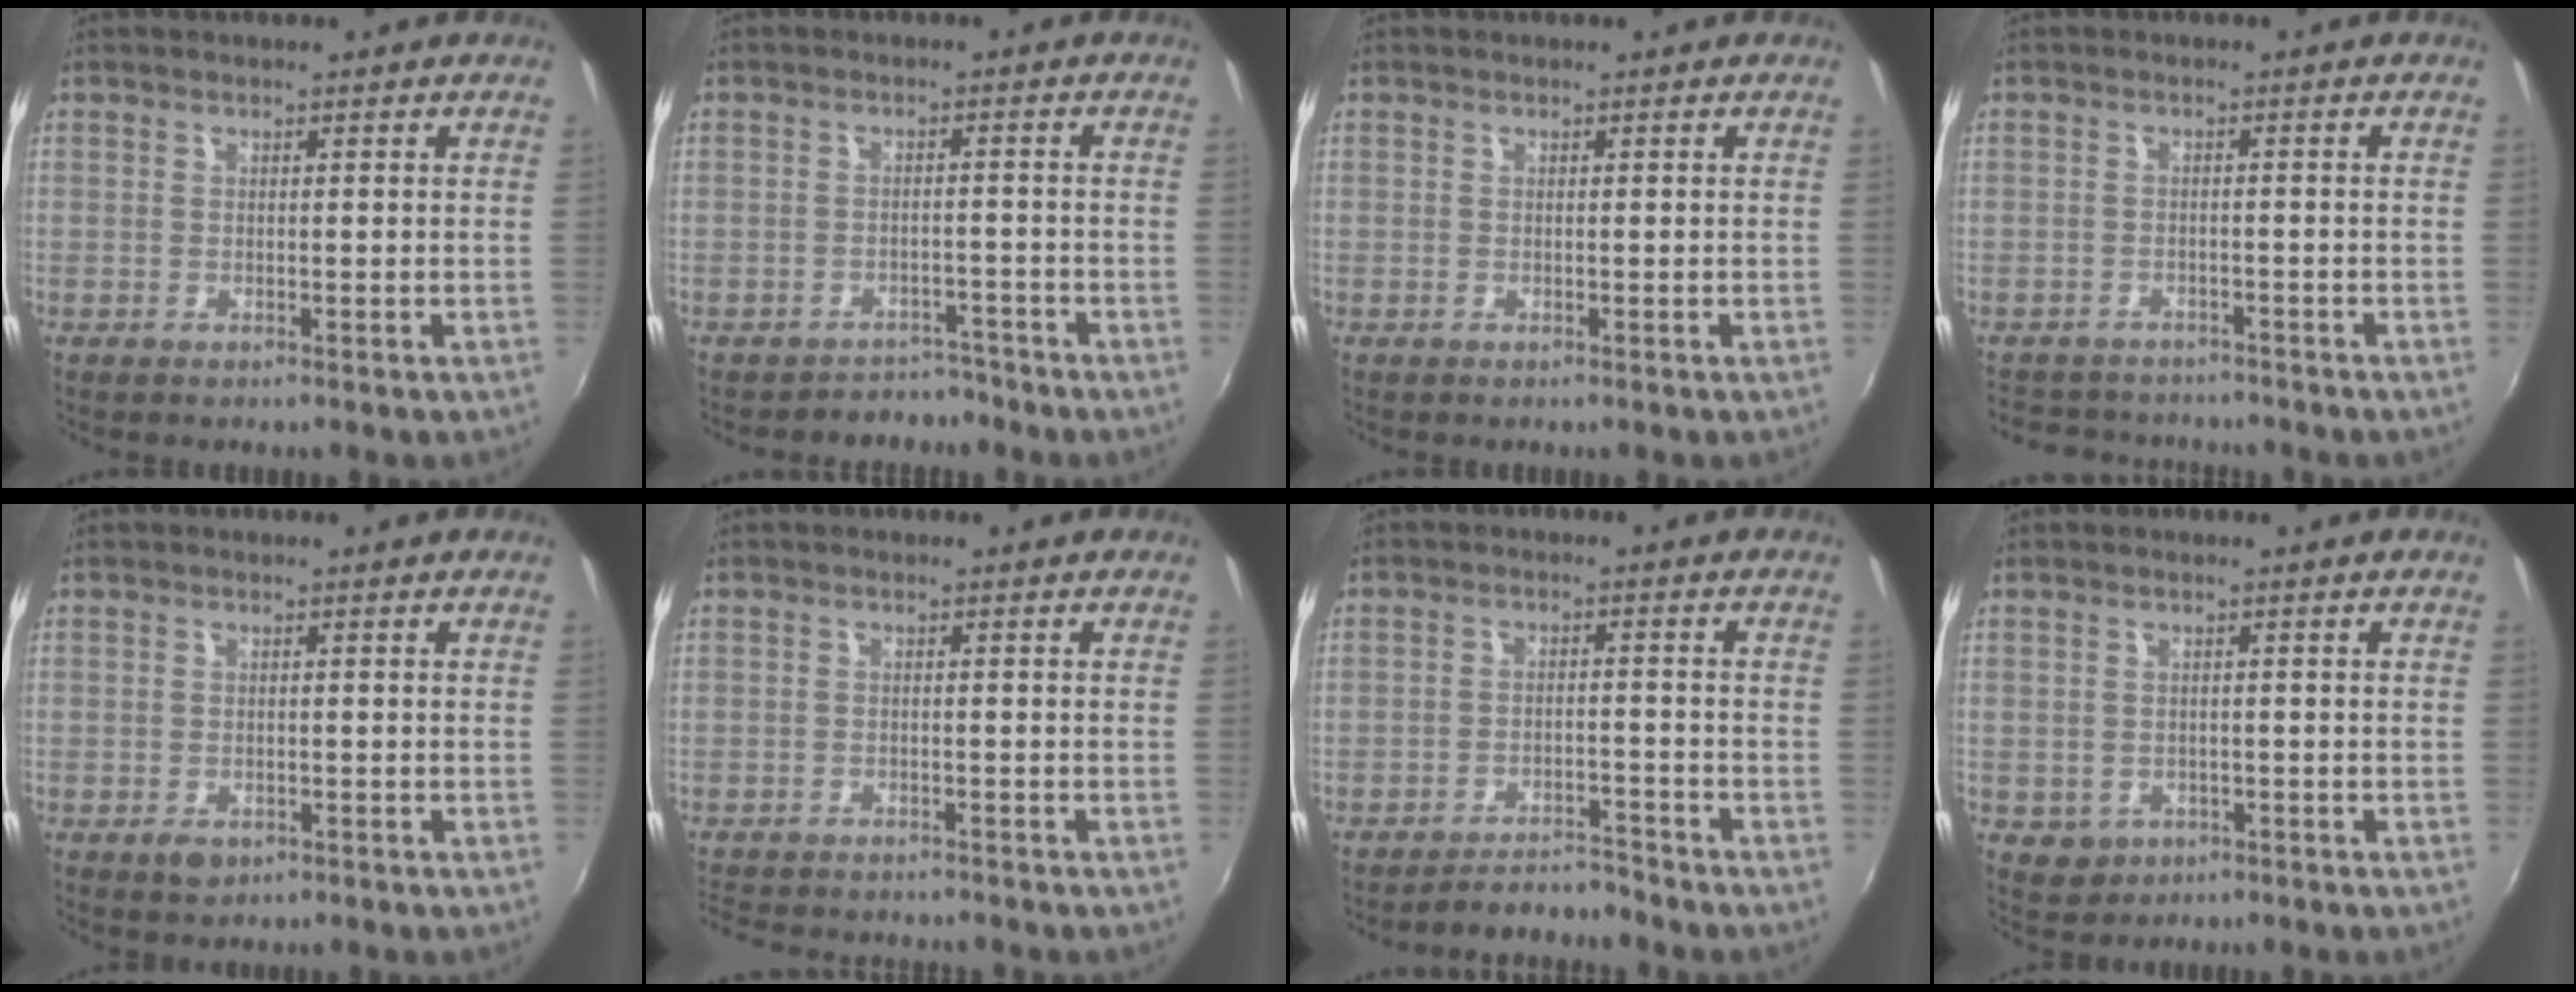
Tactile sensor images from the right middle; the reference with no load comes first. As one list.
[{"total": 4.8, "force": [-4.3, 2.0, -0.2], "torque": [0.004, 0.012, -0.060]}, {"total": 0.0}, {"total": 8.1, "force": [-7.3, 3.2, 1.7], "torque": [-0.051, 0.003, -0.110]}, {"total": 2.4, "force": [-1.3, 1.6, 1.3], "torque": [-0.025, -0.005, -0.020]}, {"total": 8.1, "force": [-7.5, 1.8, 2.5], "torque": [-0.069, -0.016, -0.119]}, {"total": 6.0, "force": [-5.9, 0.4, 0.7], "torque": [-0.032, 0.004, -0.088]}, {"total": 3.4, "force": [-1.1, 3.1, 1.1], "torque": [-0.030, -0.002, -0.008]}]